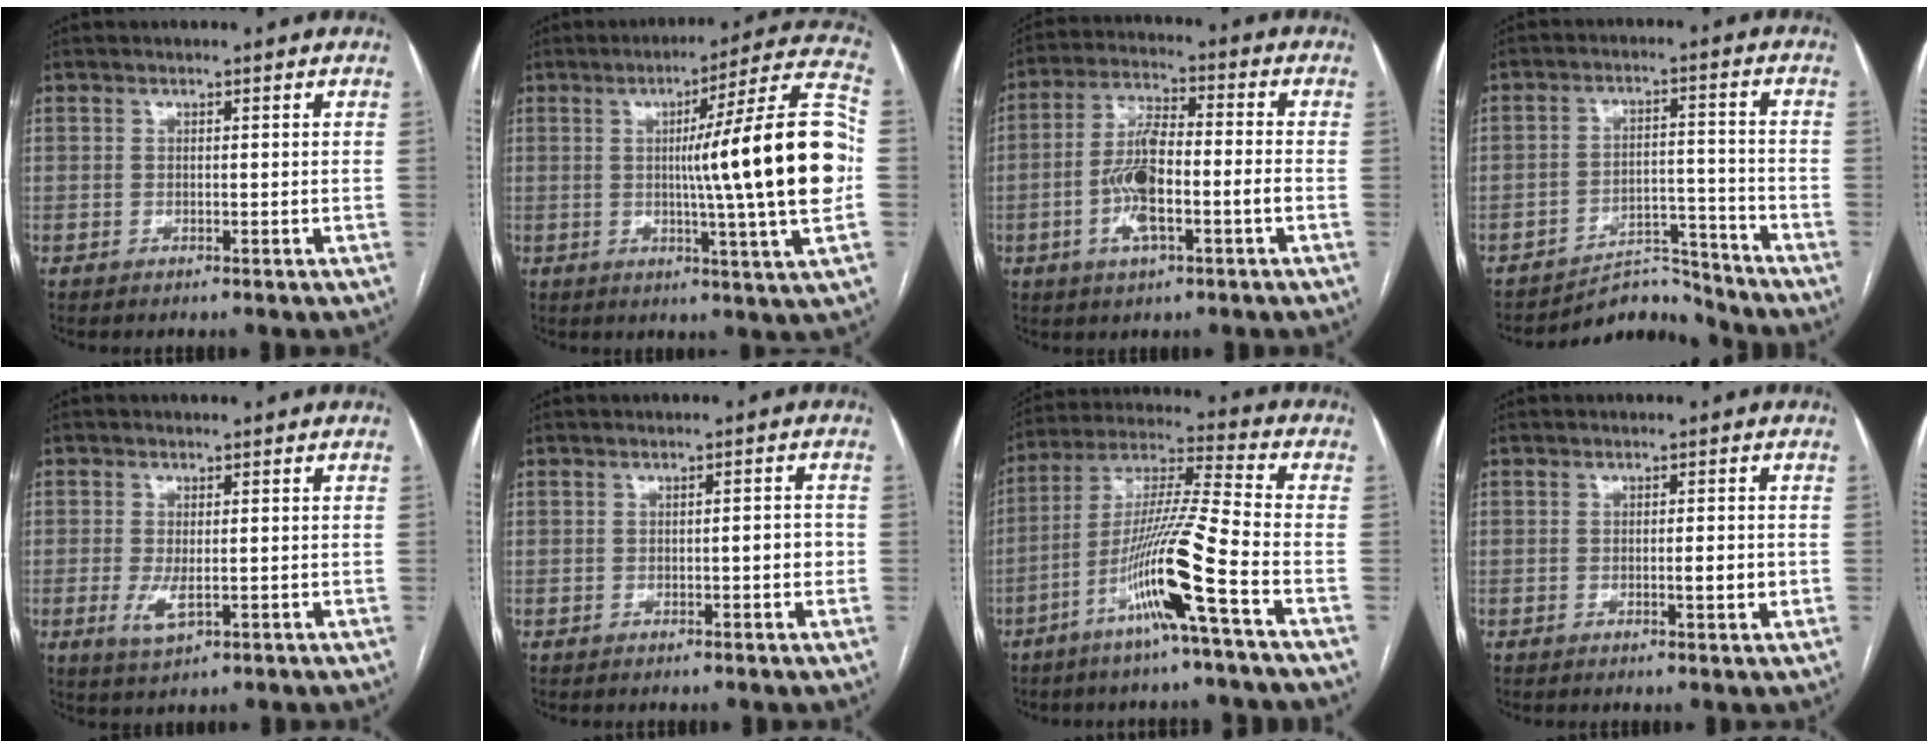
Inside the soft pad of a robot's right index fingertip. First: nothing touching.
{"total": 20.1, "force": [-0.2, -1.6, 20.0], "torque": [-0.269, 0.003, -0.016]}
{"total": 9.9, "force": [-2.6, 2.3, 9.3], "torque": [-0.187, 0.015, -0.049]}
{"total": 6.4, "force": [-6.2, 0.9, -1.1], "torque": [0.026, 0.035, -0.097]}
{"total": 3.4, "force": [-0.7, 1.4, 3.1], "torque": [-0.062, -0.007, -0.007]}
{"total": 2.2, "force": [-0.5, 0.5, 2.1], "torque": [-0.029, 0.003, -0.007]}
{"total": 14.0, "force": [-6.3, -1.6, 12.4], "torque": [-0.239, -0.004, -0.122]}
{"total": 2.3, "force": [-0.4, 0.4, 2.3], "torque": [-0.036, 0.001, -0.004]}